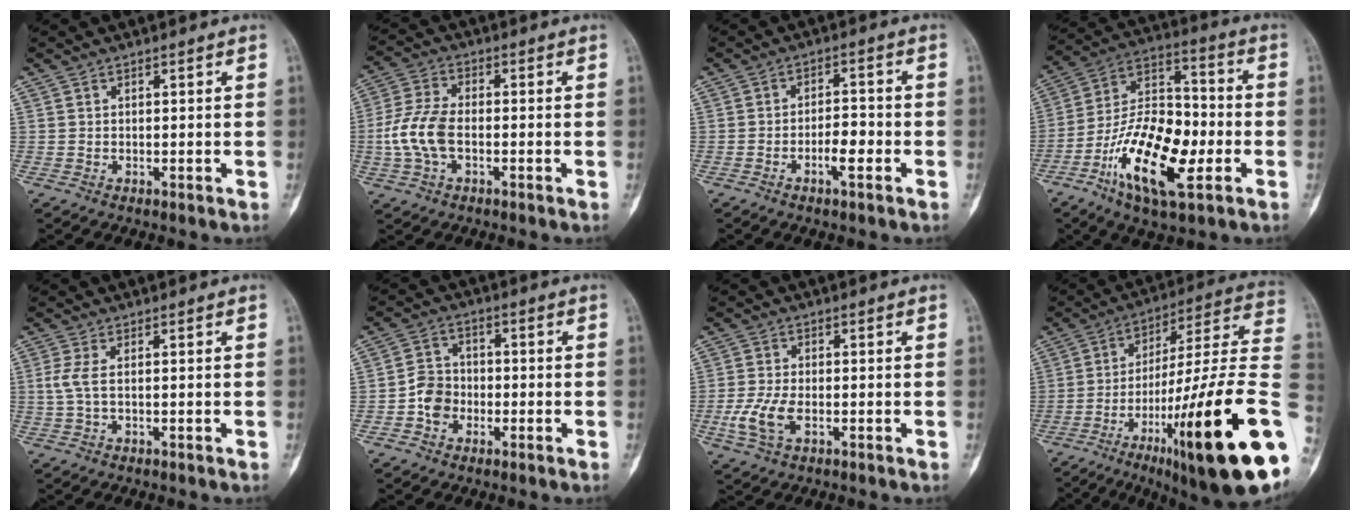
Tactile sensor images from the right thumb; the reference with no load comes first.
{"total": 9.1, "force": [-1.6, 5.2, 7.3], "torque": [-0.165, 0.020, -0.034]}
{"total": 4.9, "force": [-2.1, 1.7, 4.1], "torque": [-0.065, 0.021, -0.037]}
{"total": 20.1, "force": [-6.8, 8.8, 16.8], "torque": [-0.288, 0.028, -0.121]}
{"total": 3.2, "force": [0.1, 1.1, 3.0], "torque": [-0.090, 0.002, 0.005]}
{"total": 5.8, "force": [-1.9, 4.7, 2.8], "torque": [-0.031, 0.024, -0.045]}
{"total": 6.3, "force": [-1.9, 3.2, 5.1], "torque": [-0.123, 0.004, -0.035]}
{"total": 30.2, "force": [-9.1, 4.2, 28.5], "torque": [-0.403, 0.031, -0.139]}